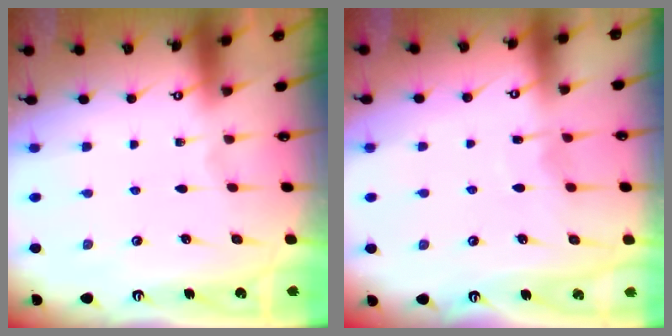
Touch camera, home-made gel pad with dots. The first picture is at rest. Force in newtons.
{"total": 4.7, "press": 4.7, "slide": 0.6}